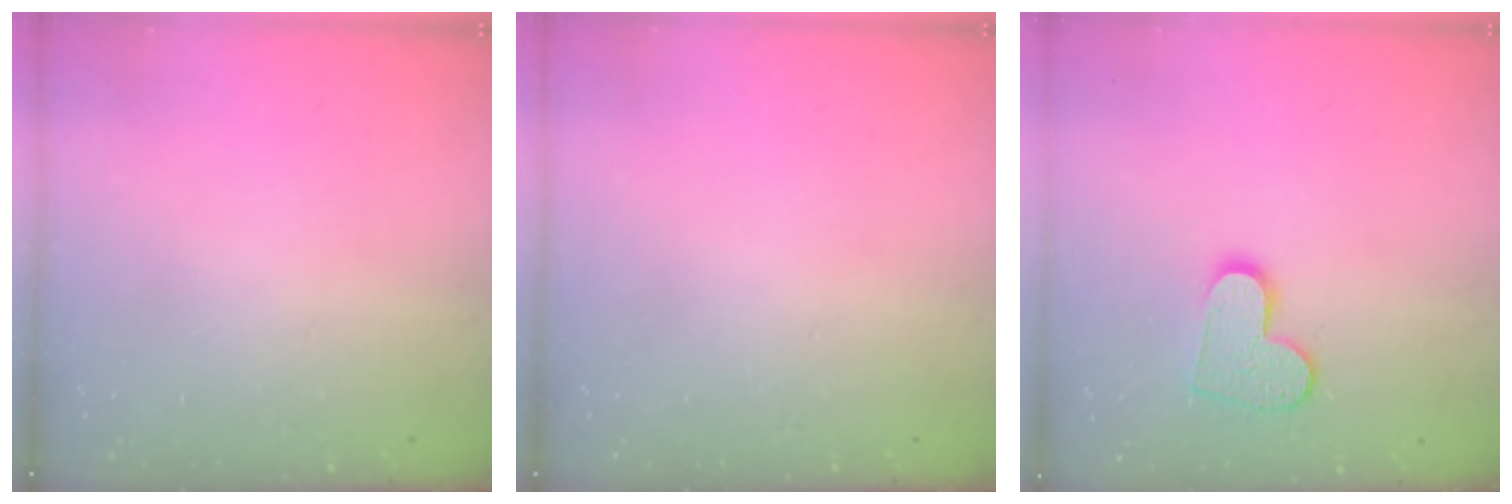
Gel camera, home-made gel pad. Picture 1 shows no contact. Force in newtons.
{"total": 0.0}
{"total": 10.8, "press": 10.7, "slide": 0.9}